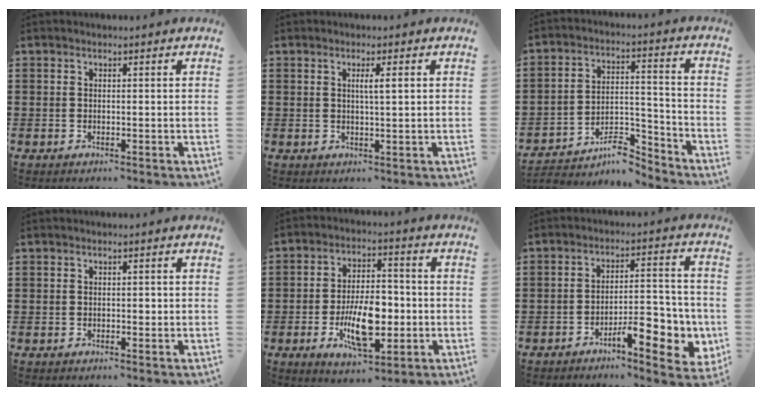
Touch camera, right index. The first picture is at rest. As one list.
[{"total": 2.3, "force": [0.6, 0.1, 2.2], "torque": [-0.044, 0.000, 0.007]}, {"total": 7.4, "force": [-6.3, 2.2, 3.4], "torque": [-0.054, 0.012, -0.118]}, {"total": 0.8, "force": [0.0, 0.5, 0.7], "torque": [-0.013, 0.003, -0.001]}, {"total": 10.7, "force": [-2.7, 4.9, 9.1], "torque": [-0.166, -0.007, -0.051]}, {"total": 8.0, "force": [-4.2, 2.5, 6.3], "torque": [-0.082, 0.002, -0.072]}]